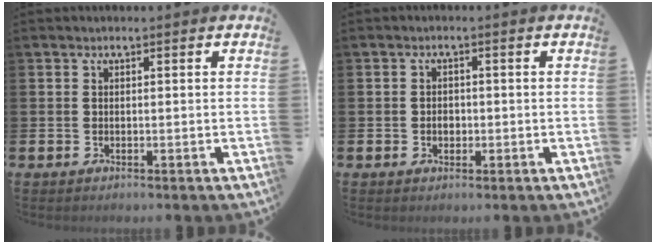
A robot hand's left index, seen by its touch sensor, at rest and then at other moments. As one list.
[{"total": 1.6, "force": [-0.3, 1.3, 1.0], "torque": [-0.009, 0.003, -0.010]}]